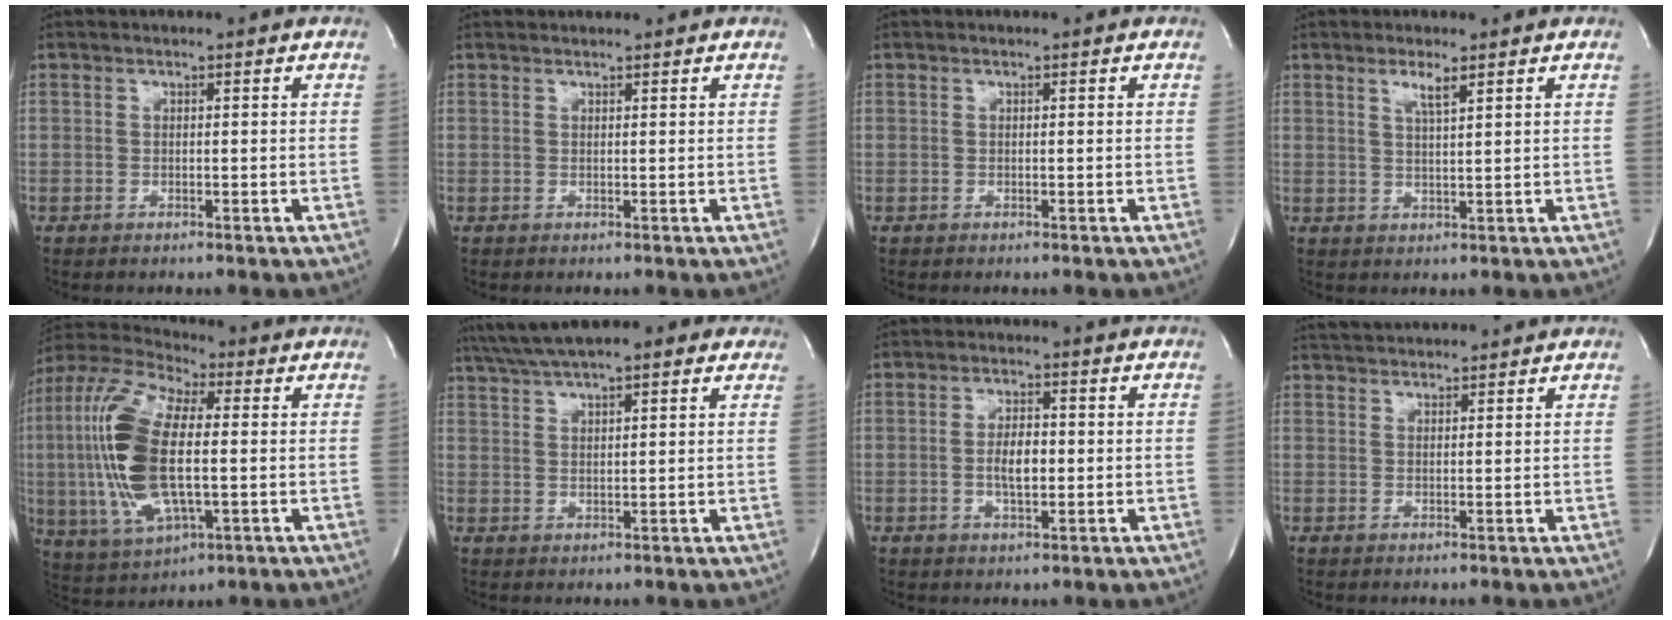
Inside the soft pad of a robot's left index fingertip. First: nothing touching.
{"total": 1.7, "force": [1.7, 0.1, 0.1], "torque": [-0.007, 0.015, 0.027]}
{"total": 0.0}
{"total": 2.7, "force": [1.6, -0.1, 2.2], "torque": [-0.046, -0.002, 0.032]}
{"total": 17.6, "force": [-0.2, 6.0, 16.6], "torque": [-0.376, 0.006, -0.002]}
{"total": 13.1, "force": [10.3, 2.7, 7.6], "torque": [-0.136, 0.048, 0.151]}
{"total": 4.7, "force": [-0.4, 1.7, 4.3], "torque": [-0.083, 0.001, -0.007]}
{"total": 5.4, "force": [5.2, 0.7, 1.1], "torque": [-0.023, 0.035, 0.084]}